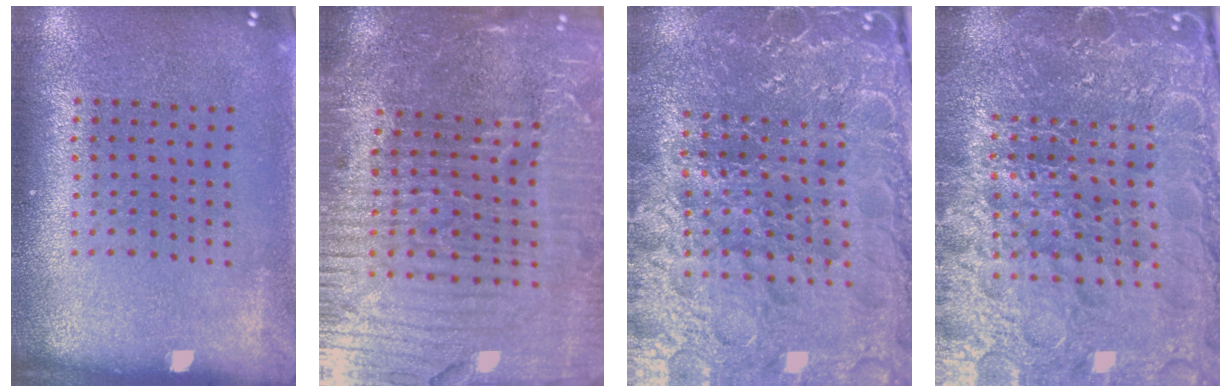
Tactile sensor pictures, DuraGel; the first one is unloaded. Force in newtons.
{"total": 6.2, "press": 5.5, "slide": 2.9}
{"total": 4.9, "press": 4.7, "slide": 1.4}
{"total": 6.3, "press": 5.6, "slide": 3.0}